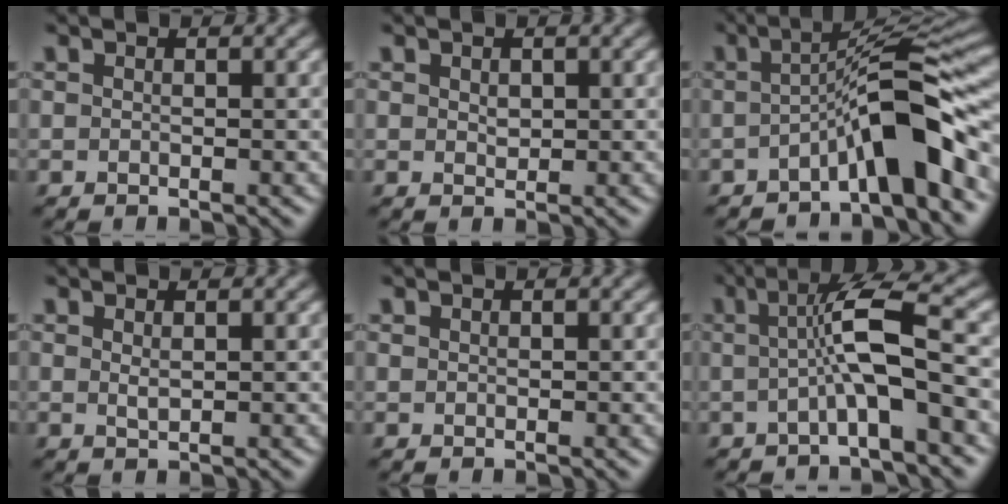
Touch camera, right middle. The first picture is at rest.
{"total": 0.9, "force": [0.3, 0.6, 0.6], "torque": [-0.011, -0.001, 0.009]}
{"total": 6.9, "force": [-2.9, 1.2, 6.1], "torque": [-0.089, 0.022, -0.054]}
{"total": 0.7, "force": [0.3, 0.2, 0.6], "torque": [-0.014, -0.001, 0.008]}
{"total": 0.0}
{"total": 5.5, "force": [-0.5, 0.8, 5.4], "torque": [-0.095, 0.015, -0.016]}